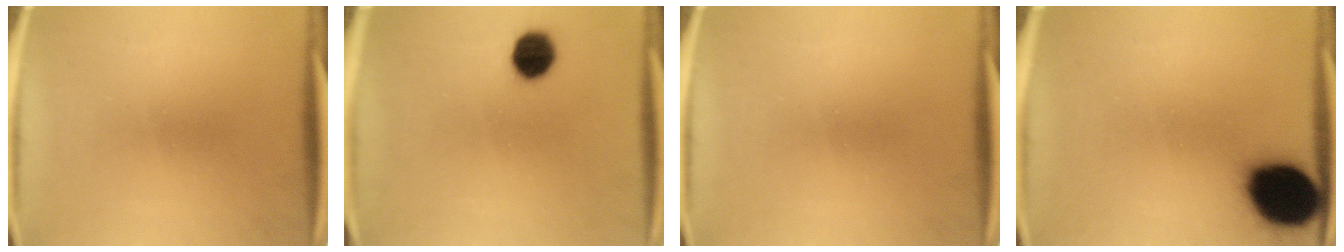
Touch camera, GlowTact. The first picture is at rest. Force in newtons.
{"total": 7.2}
{"total": 0.0}
{"total": 19.2}